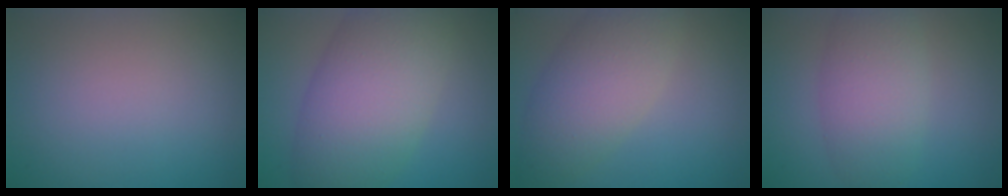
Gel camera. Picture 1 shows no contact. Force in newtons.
{"total": 9.4, "press": 9.4, "slide": 0.2}
{"total": 5.7, "press": 5.7, "slide": 0.4}
{"total": 5.0, "press": 5.0, "slide": 0.3}